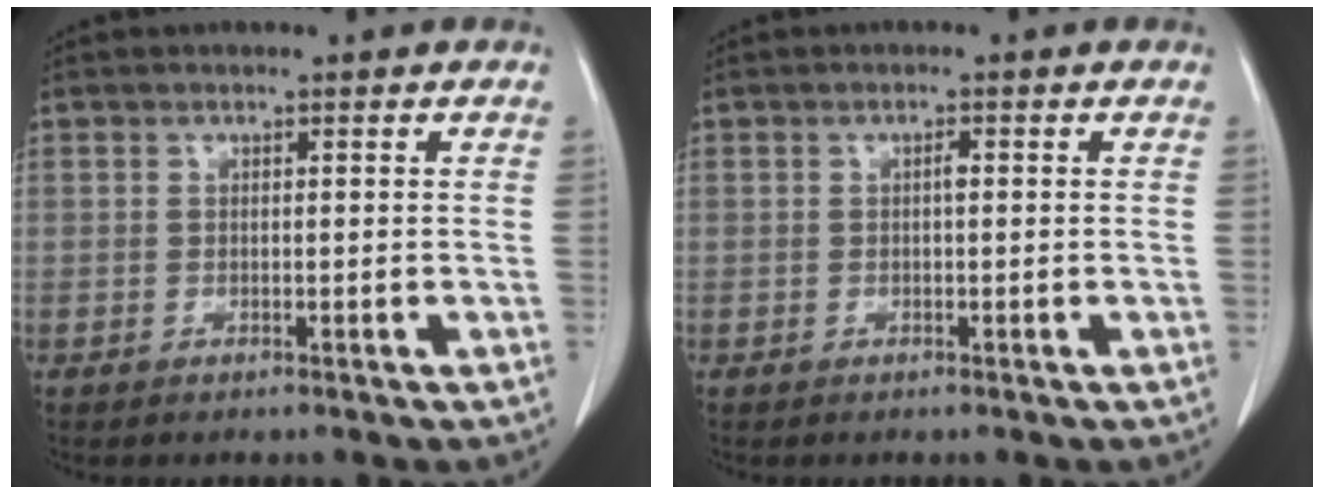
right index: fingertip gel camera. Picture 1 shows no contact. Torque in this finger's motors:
{"motor_torque": [0.15, -0.11, 0.02, 0.02]}